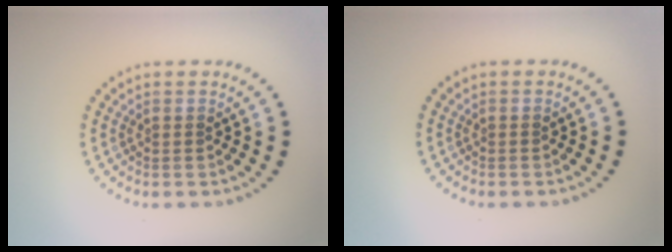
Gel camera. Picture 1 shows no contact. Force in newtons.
{"total": 0.0}